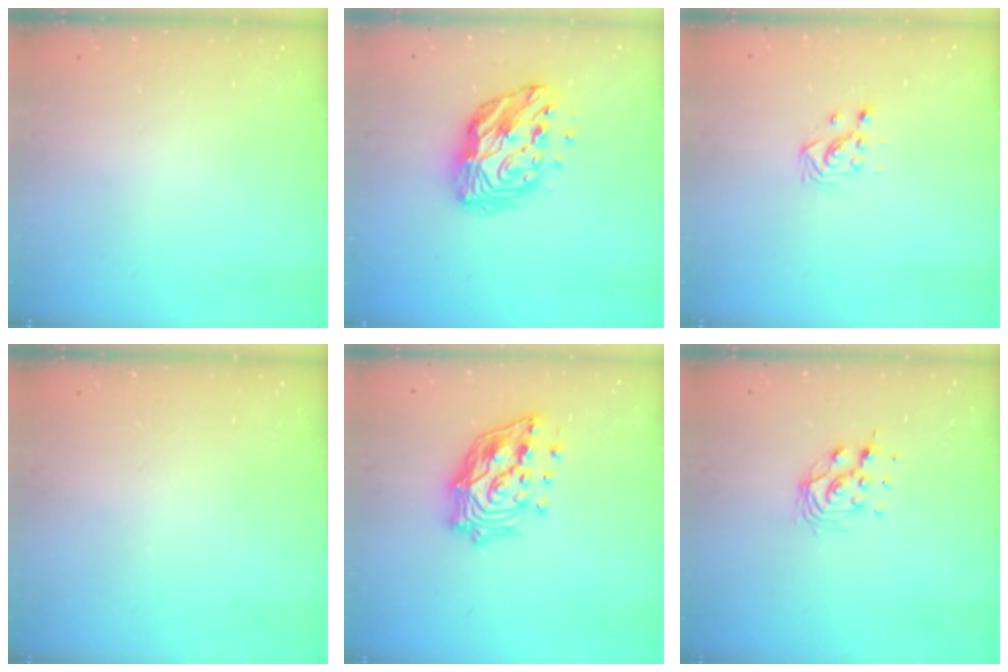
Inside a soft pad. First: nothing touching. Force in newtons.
{"total": 12.7, "press": 12.7, "slide": 0.6}
{"total": 2.9, "press": 2.9, "slide": 0.3}
{"total": 0.0}
{"total": 18.1, "press": 17.9, "slide": 2.7}
{"total": 9.3, "press": 9.2, "slide": 1.3}